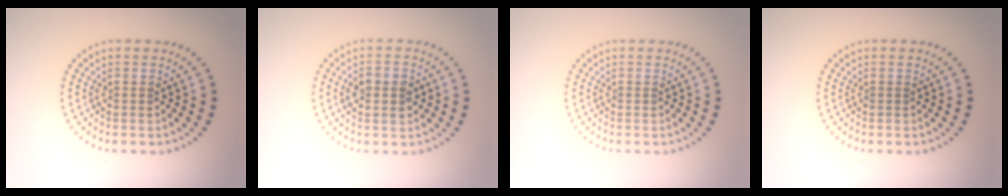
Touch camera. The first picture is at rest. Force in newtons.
{"total": 2.8, "press": 2.8, "slide": 0.1}
{"total": 0.0}
{"total": 0.0}